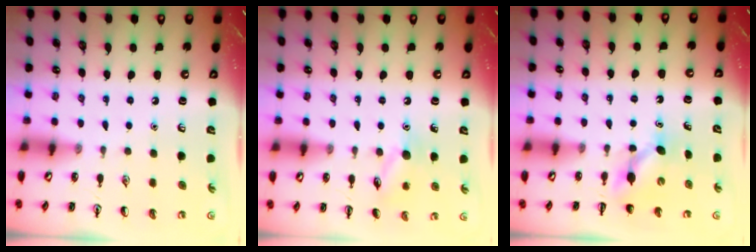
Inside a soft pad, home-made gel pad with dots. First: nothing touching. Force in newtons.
{"total": 9.2, "press": 9.1, "slide": 1.4}
{"total": 4.3, "press": 4.1, "slide": 1.2}